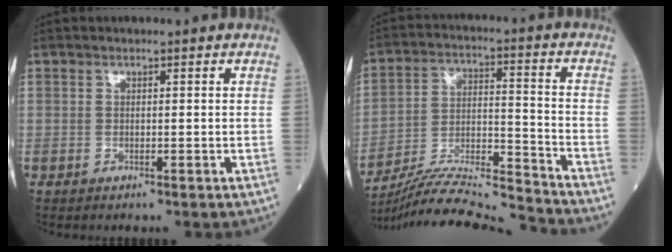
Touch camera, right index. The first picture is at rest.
{"total": 15.6, "force": [-15.1, -2.2, 3.3], "torque": [-0.066, 0.014, -0.259]}